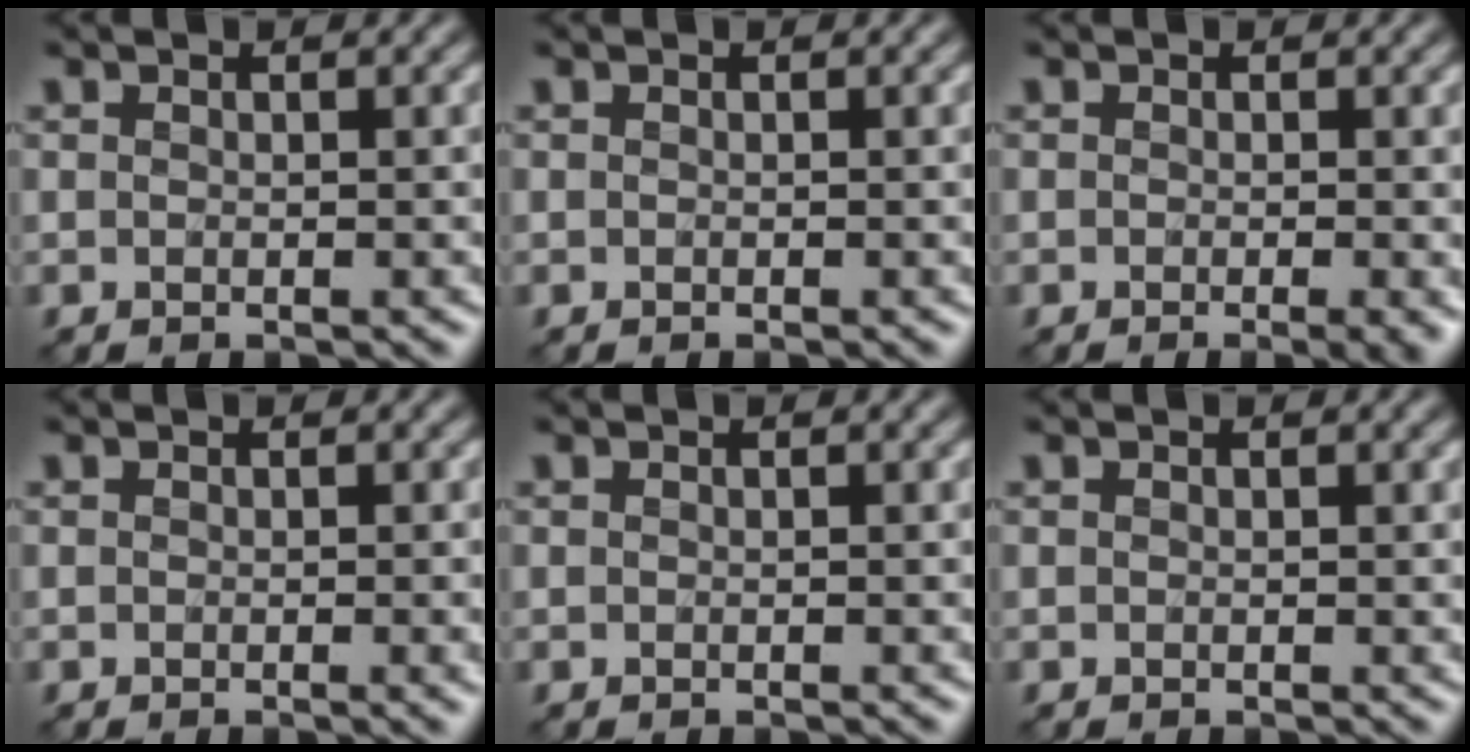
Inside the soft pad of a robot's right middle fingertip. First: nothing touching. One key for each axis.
{"total": 0.0}
{"total": 1.5, "fx": -0.5, "fy": 0.3, "fz": 1.4, "tx": -0.019, "ty": -0.008, "tz": -0.012}
{"total": 1.1, "fx": -0.1, "fy": 0.1, "fz": 1.1, "tx": -0.015, "ty": -0.002, "tz": -0.003}
{"total": 0.0}
{"total": 0.0}